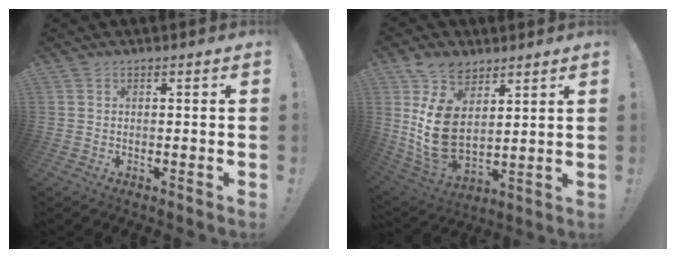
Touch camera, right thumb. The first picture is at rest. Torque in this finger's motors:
{"motor_torque": [2.17, 2.42, 0.37, 0.06, 0.22]}